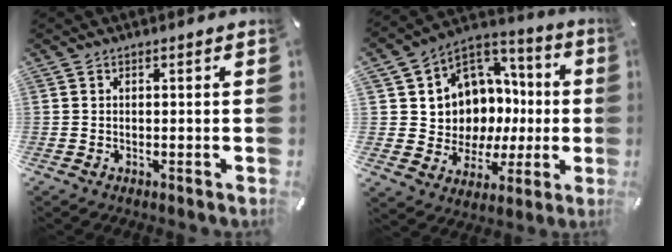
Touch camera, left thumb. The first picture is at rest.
{"total": 9.9, "force": [2.1, 9.7, 0.6], "torque": [-0.012, -0.056, 0.060]}